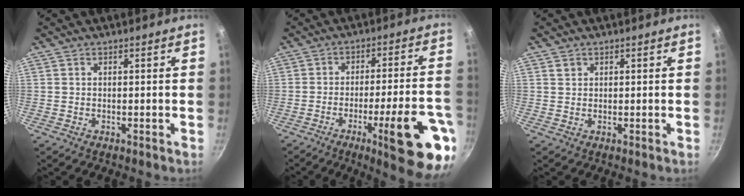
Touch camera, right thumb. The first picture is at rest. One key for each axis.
{"total": 18.8, "fx": -8.4, "fy": 3.8, "fz": 16.4, "tx": -0.189, "ty": 0.031, "tz": -0.112}
{"total": 1.1, "fx": 0.6, "fy": 0.9, "fz": 0.3, "tx": 0.001, "ty": 0.002, "tz": 0.009}